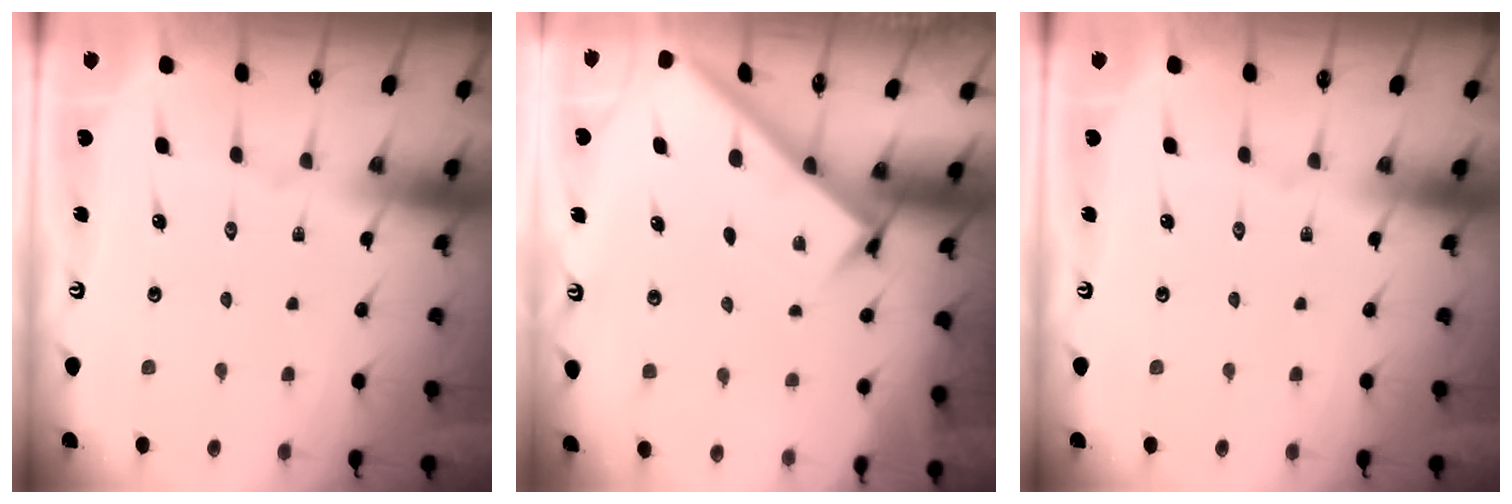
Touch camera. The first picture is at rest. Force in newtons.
{"total": 2.5, "press": 2.5, "slide": 0.3}
{"total": 0.0}